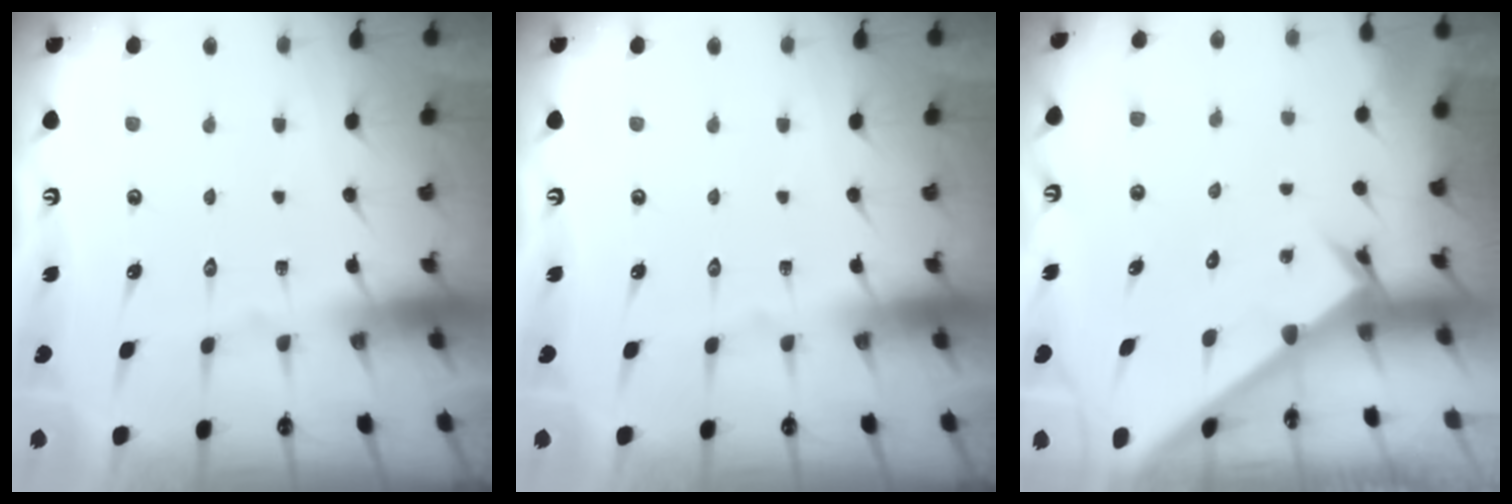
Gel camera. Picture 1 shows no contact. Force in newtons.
{"total": 0.0}
{"total": 2.4, "press": 2.4, "slide": 0.1}